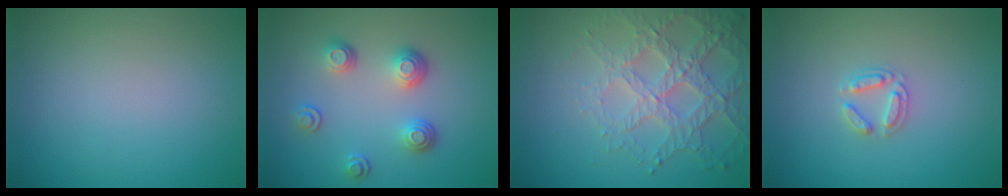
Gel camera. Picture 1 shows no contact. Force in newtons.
{"total": 3.4, "press": 2.7, "slide": 2.0}
{"total": 4.8, "press": 4.2, "slide": 2.2}
{"total": 1.9, "press": 1.9, "slide": 0.3}